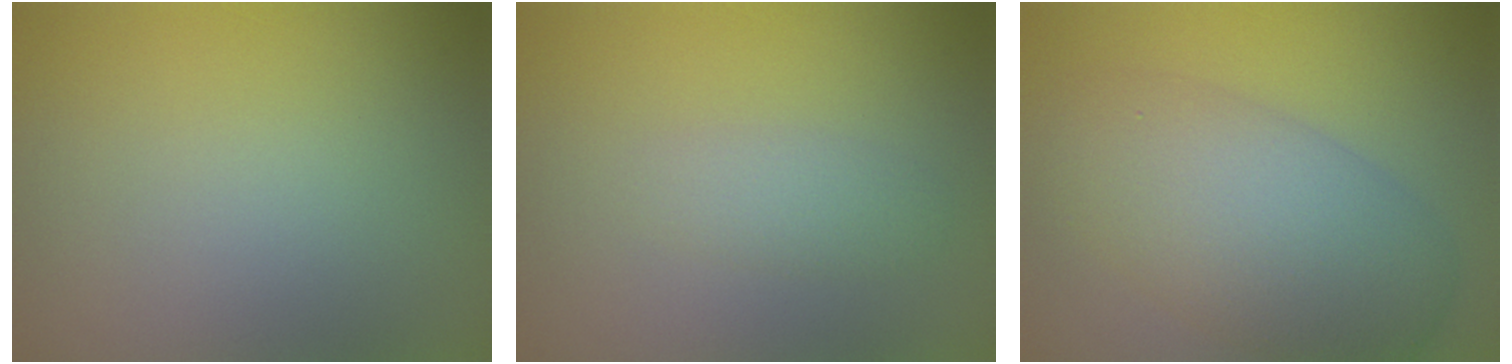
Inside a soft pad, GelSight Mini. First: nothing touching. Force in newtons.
{"total": 1.6, "press": 1.6, "slide": 0.1}
{"total": 8.0, "press": 8.0, "slide": 0.4}